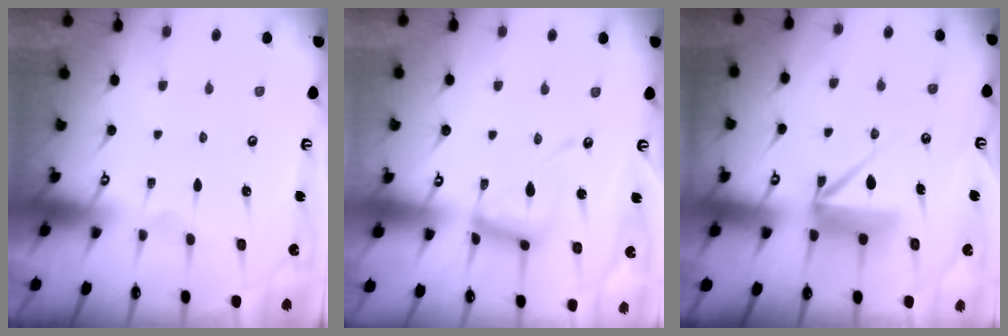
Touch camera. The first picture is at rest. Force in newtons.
{"total": 12.1, "press": 12.1, "slide": 1.1}
{"total": 8.4, "press": 8.4, "slide": 0.6}